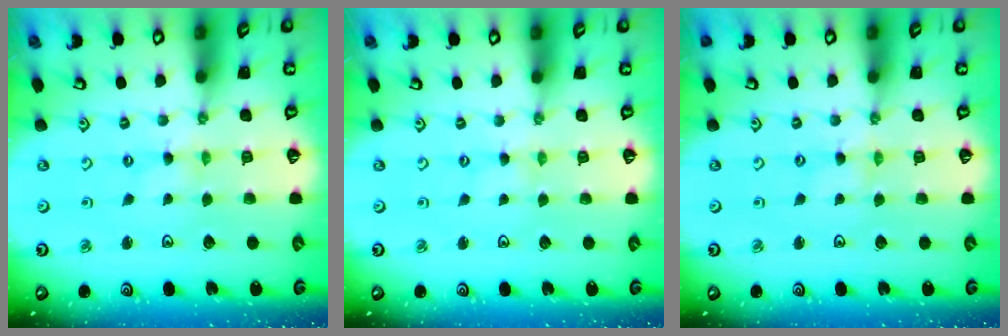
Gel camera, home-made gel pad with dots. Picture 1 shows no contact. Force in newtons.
{"total": 0.0}
{"total": 1.2, "press": 1.1, "slide": 0.2}